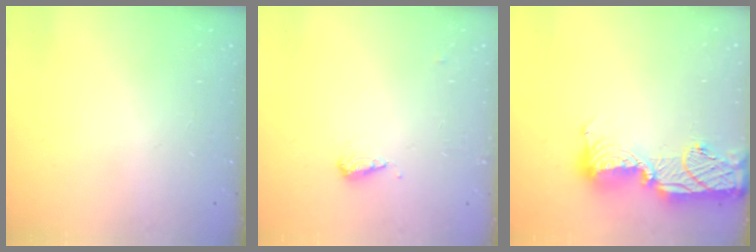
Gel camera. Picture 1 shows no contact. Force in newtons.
{"total": 8.3, "press": 8.3, "slide": 0.9}
{"total": 17.0, "press": 16.3, "slide": 4.7}